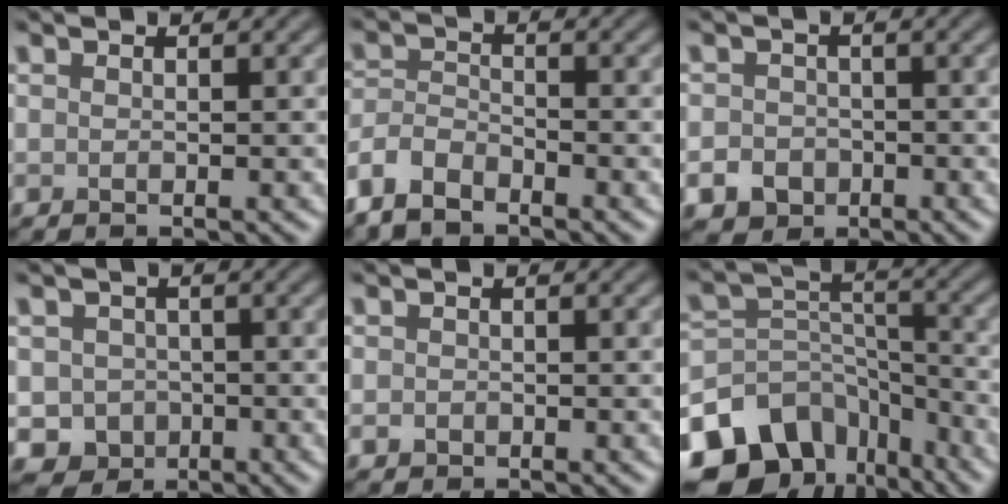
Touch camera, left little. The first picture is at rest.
{"total": 3.9, "force": [-3.2, 1.5, 1.5], "torque": [-0.030, -0.002, -0.073]}
{"total": 3.7, "force": [-1.9, 3.1, 0.9], "torque": [0.004, -0.009, -0.038]}
{"total": 4.5, "force": [-1.7, 4.1, 0.9], "torque": [0.004, -0.007, -0.030]}
{"total": 0.8, "force": [-0.4, 0.7, 0.2], "torque": [-0.001, -0.006, -0.010]}
{"total": 13.4, "force": [-9.2, 8.5, 4.6], "torque": [-0.102, 0.005, -0.145]}